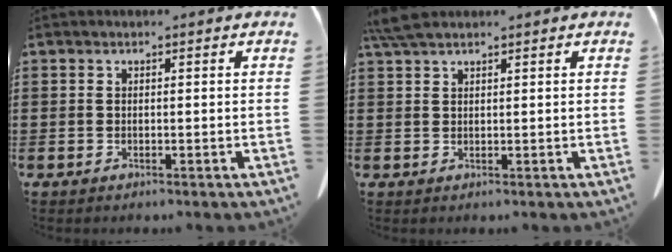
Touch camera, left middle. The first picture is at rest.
{"total": 3.3, "force": [2.5, 0.7, 2.1], "torque": [-0.047, 0.004, 0.048]}